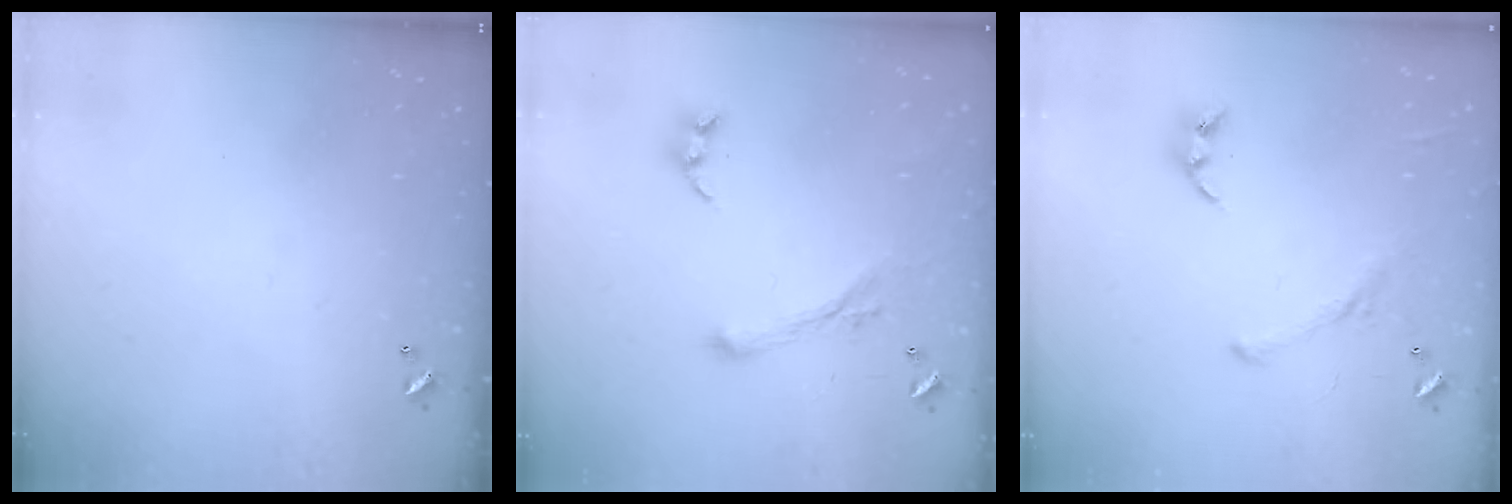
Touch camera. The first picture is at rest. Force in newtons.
{"total": 1.1, "press": 0.6, "slide": 0.9}
{"total": 1.6, "press": 1.4, "slide": 0.8}